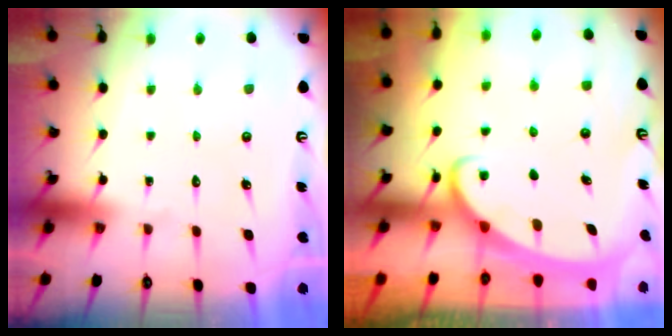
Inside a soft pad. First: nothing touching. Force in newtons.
{"total": 2.0, "press": 2.0, "slide": 0.4}